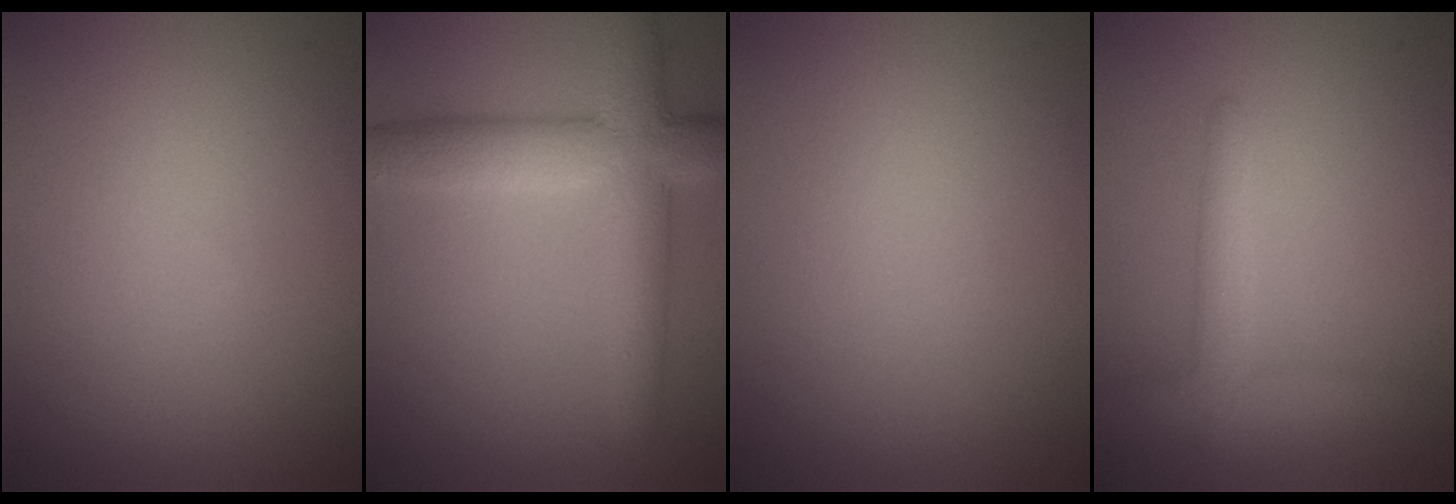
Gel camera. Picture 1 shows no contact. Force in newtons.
{"total": 6.7, "press": 6.7, "slide": 0.1}
{"total": 0.0}
{"total": 3.3, "press": 3.3, "slide": 0.2}